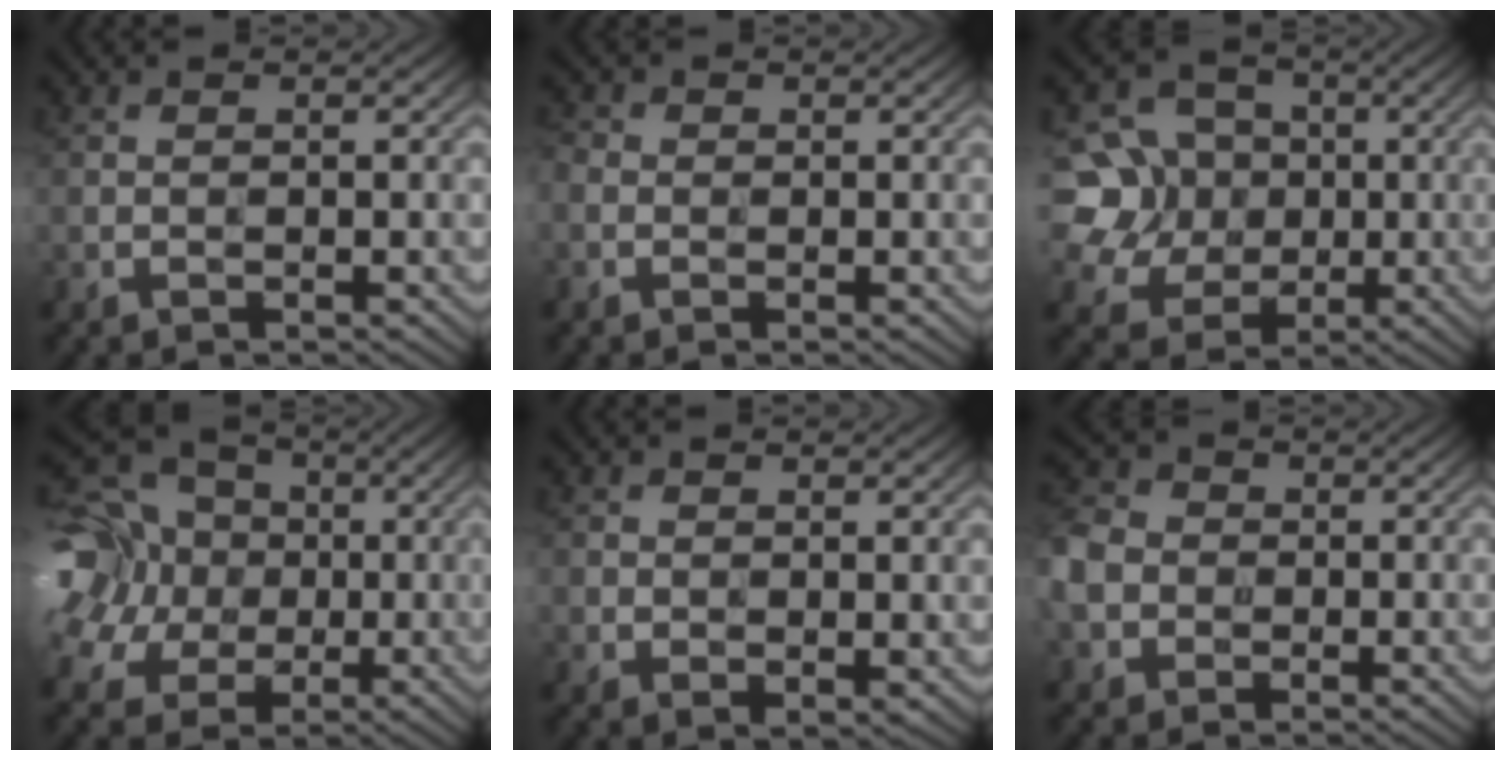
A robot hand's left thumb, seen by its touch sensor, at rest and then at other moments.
{"total": 1.6, "force": [-0.4, 1.4, 0.7], "torque": [-0.017, 0.000, -0.014]}
{"total": 10.9, "force": [0.1, 10.0, 4.3], "torque": [-0.139, 0.006, -0.022]}
{"total": 16.9, "force": [2.5, 14.3, 8.6], "torque": [-0.266, 0.044, 0.019]}
{"total": 2.2, "force": [0.7, 1.2, 1.7], "torque": [-0.032, -0.010, 0.019]}
{"total": 6.6, "force": [-1.1, 5.6, 3.3], "torque": [-0.111, -0.004, -0.033]}